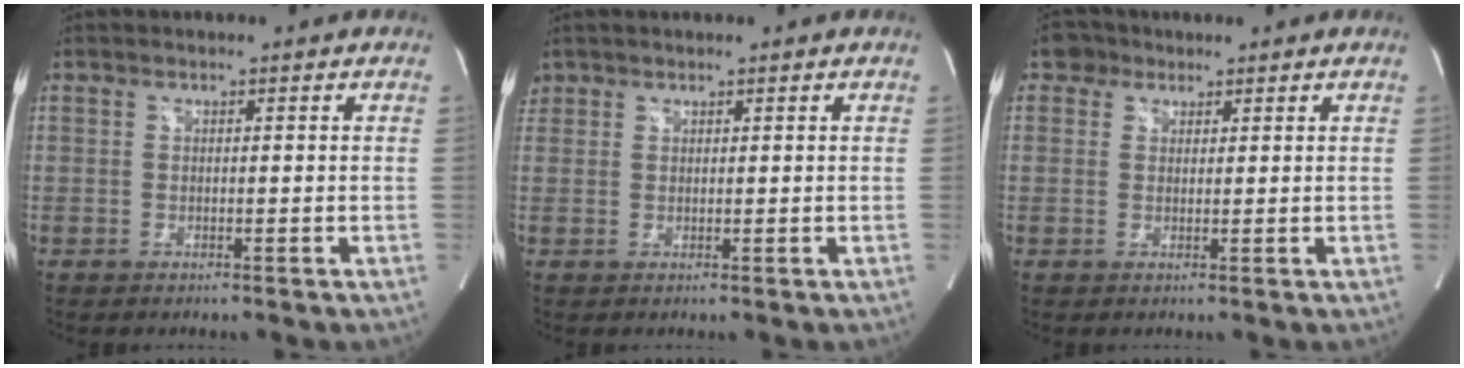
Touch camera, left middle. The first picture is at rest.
{"total": 1.7, "force": [1.2, 1.2, 0.0], "torque": [0.006, 0.012, 0.022]}
{"total": 2.8, "force": [1.6, 2.2, 0.3], "torque": [-0.004, 0.012, 0.024]}